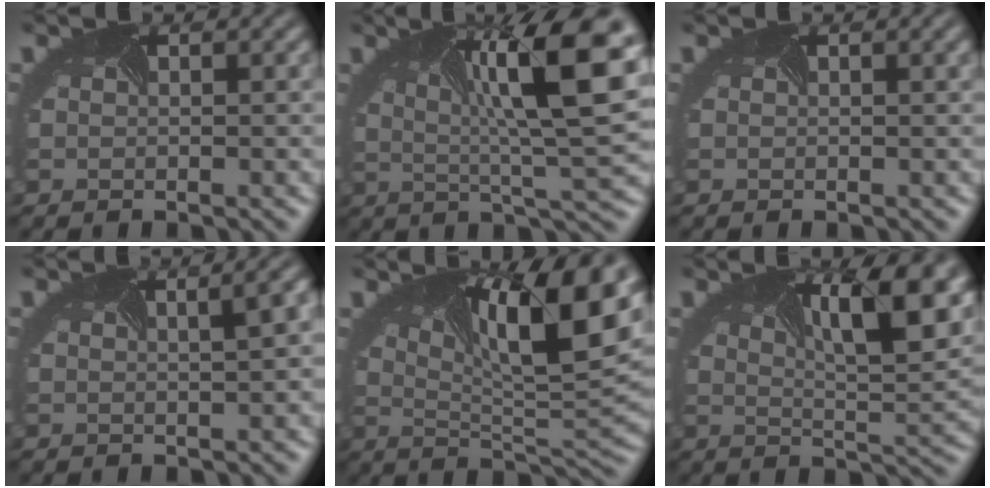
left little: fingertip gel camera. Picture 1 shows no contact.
{"total": 12.5, "force": [2.6, 3.2, 11.8], "torque": [-0.187, 0.007, 0.042]}
{"total": 1.3, "force": [0.6, 0.4, 1.0], "torque": [-0.013, 0.006, 0.006]}
{"total": 4.2, "force": [1.4, 1.7, 3.5], "torque": [-0.010, 0.028, 0.004]}
{"total": 14.5, "force": [5.1, 5.1, 12.6], "torque": [-0.170, 0.023, 0.074]}
{"total": 10.1, "force": [4.2, 3.4, 8.6], "torque": [-0.100, 0.016, 0.052]}